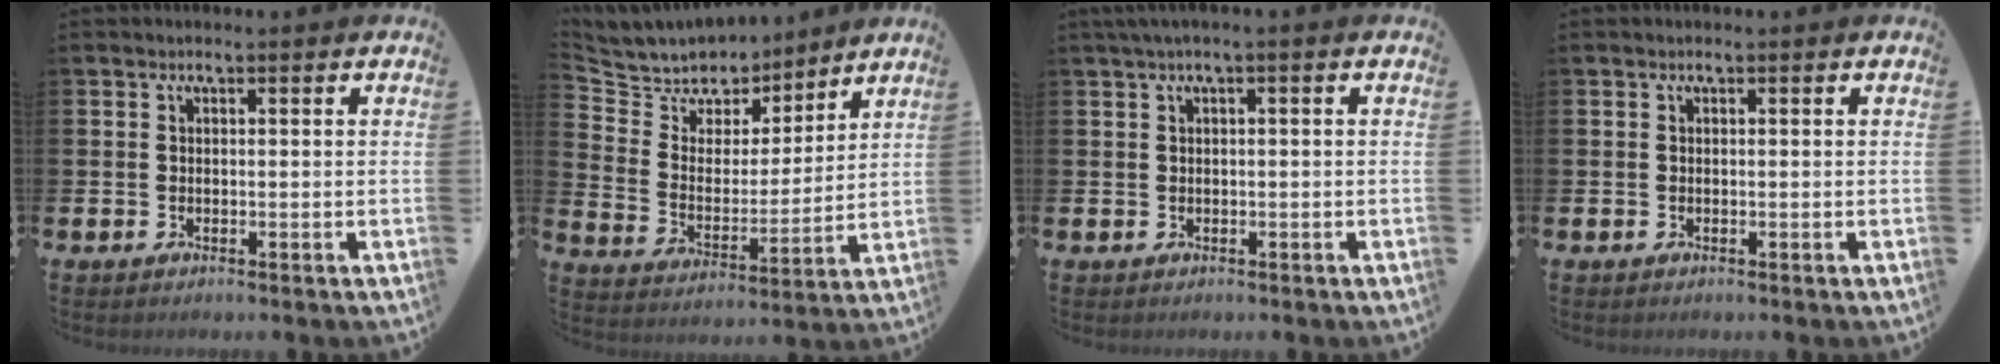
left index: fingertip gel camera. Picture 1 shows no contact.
{"total": 7.3, "force": [6.9, 2.6, -0.4], "torque": [-0.042, -0.058, 0.123]}
{"total": 1.1, "force": [0.3, 0.0, 1.1], "torque": [-0.023, 0.002, 0.005]}
{"total": 0.0}